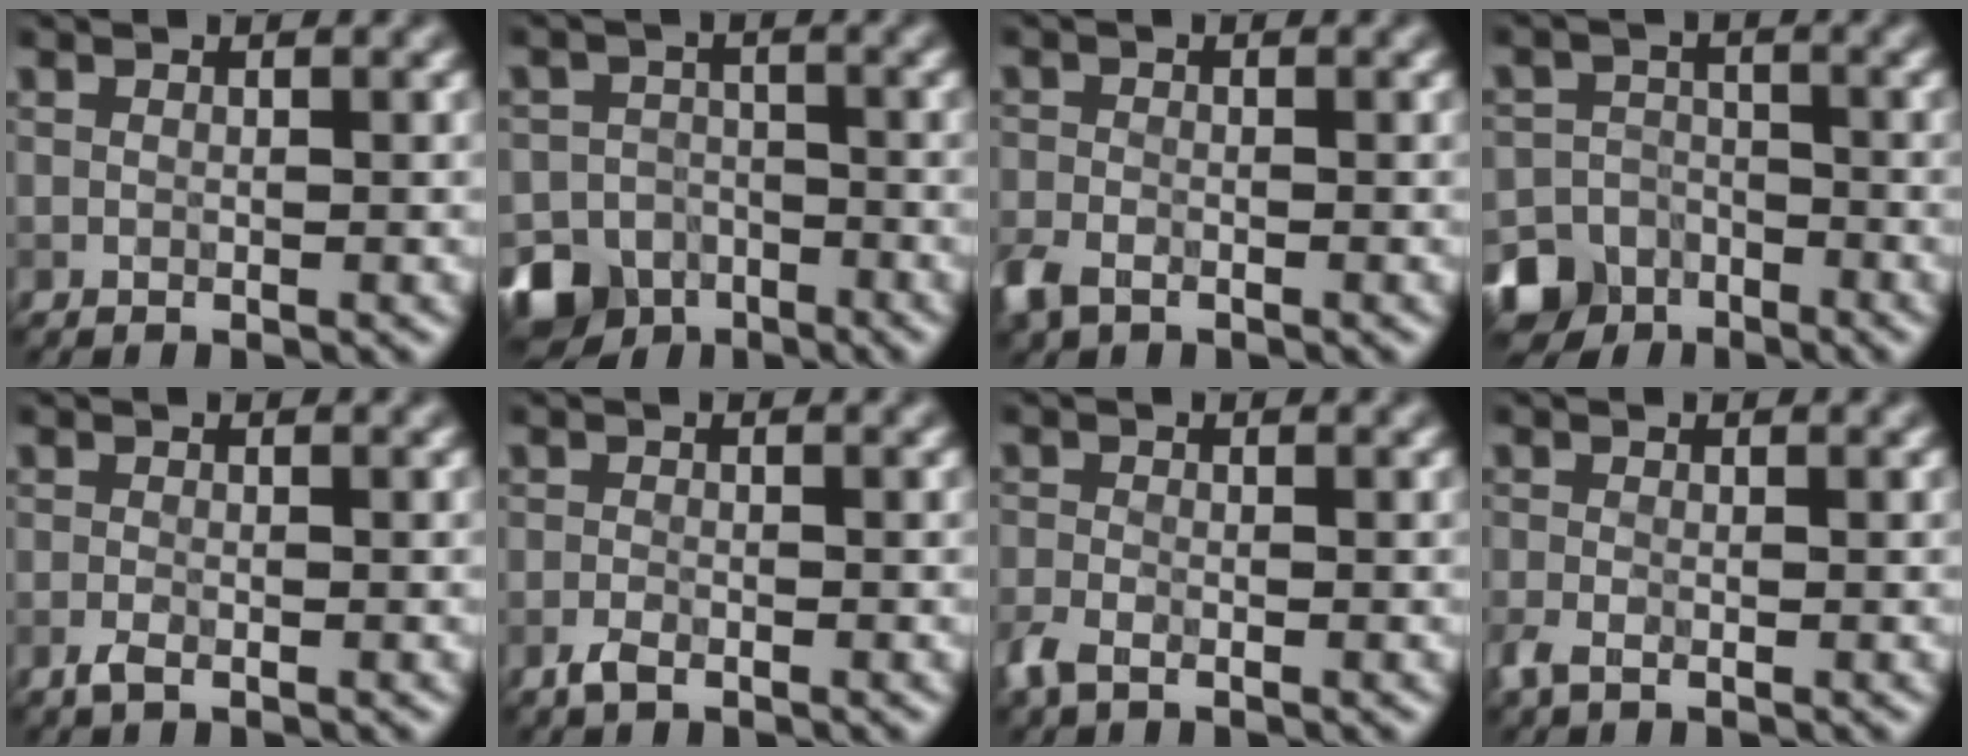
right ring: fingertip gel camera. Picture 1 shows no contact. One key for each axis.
{"total": 8.6, "fx": -6.0, "fy": 5.9, "fz": 2.0, "tx": -0.025, "ty": -0.019, "tz": -0.106}
{"total": 2.8, "fx": -1.8, "fy": 1.6, "fz": 1.4, "tx": -0.033, "ty": -0.007, "tz": -0.046}
{"total": 7.9, "fx": -5.3, "fy": 5.6, "fz": 1.4, "tx": -0.015, "ty": -0.018, "tz": -0.104}
{"total": 1.1, "fx": -0.7, "fy": 0.4, "fz": 0.8, "tx": -0.019, "ty": -0.002, "tz": -0.015}
{"total": 1.4, "fx": -0.9, "fy": 0.6, "fz": 0.8, "tx": -0.017, "ty": -0.001, "tz": -0.020}
{"total": 2.2, "fx": -1.4, "fy": 1.0, "fz": 1.3, "tx": -0.033, "ty": -0.005, "tz": -0.037}
{"total": 1.7, "fx": -0.9, "fy": 0.7, "fz": 1.2, "tx": -0.030, "ty": -0.005, "tz": -0.024}